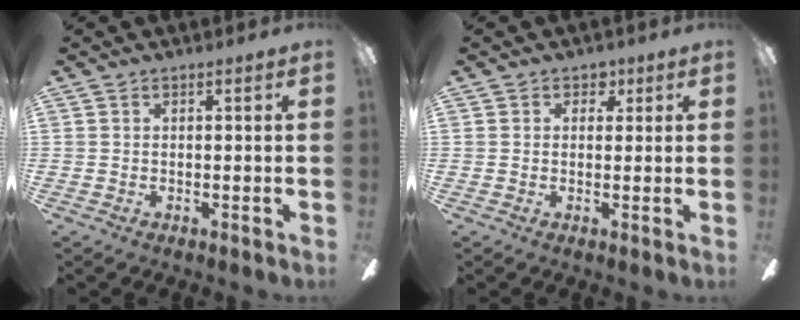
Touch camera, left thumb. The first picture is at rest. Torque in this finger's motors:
{"motor_torque": [0.20, 0.00, 0.41, 0.20, 0.00]}